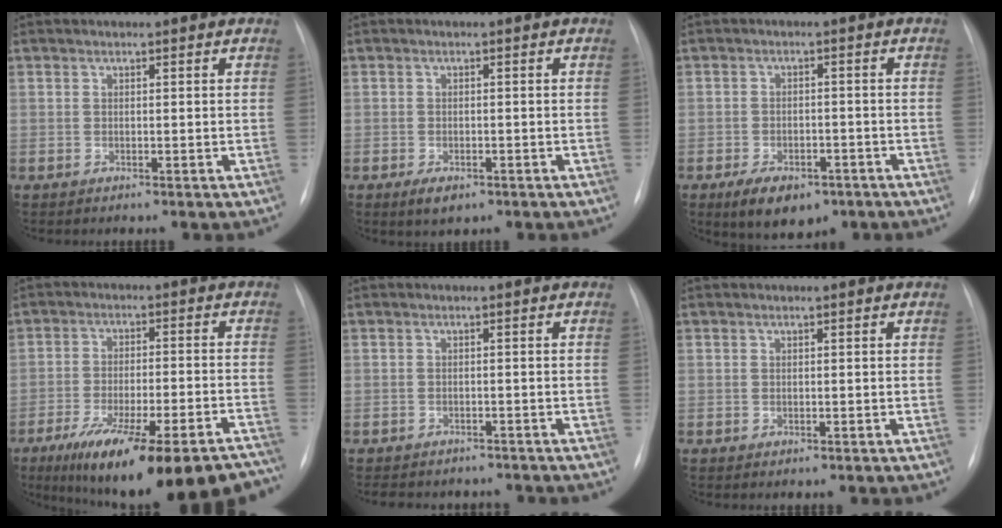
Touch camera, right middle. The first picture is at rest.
{"total": 2.9, "force": [-1.6, 1.5, 1.9], "torque": [-0.034, -0.003, -0.018]}
{"total": 8.6, "force": [-5.5, 4.6, 4.8], "torque": [-0.072, -0.001, -0.080]}
{"total": 23.4, "force": [-18.4, 4.3, 13.9], "torque": [-0.166, -0.012, -0.261]}
{"total": 8.9, "force": [-7.8, 3.4, 2.7], "torque": [-0.050, 0.001, -0.090]}
{"total": 0.0}